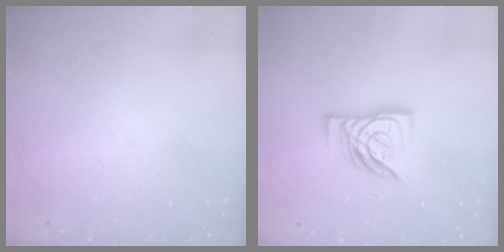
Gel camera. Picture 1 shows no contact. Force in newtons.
{"total": 13.3, "press": 13.2, "slide": 1.2}